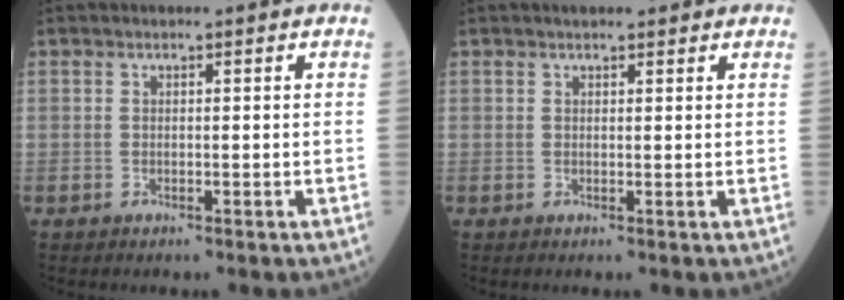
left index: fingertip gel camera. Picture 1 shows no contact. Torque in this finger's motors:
{"motor_torque": [0.57, -0.43, 0.03, 0.04]}